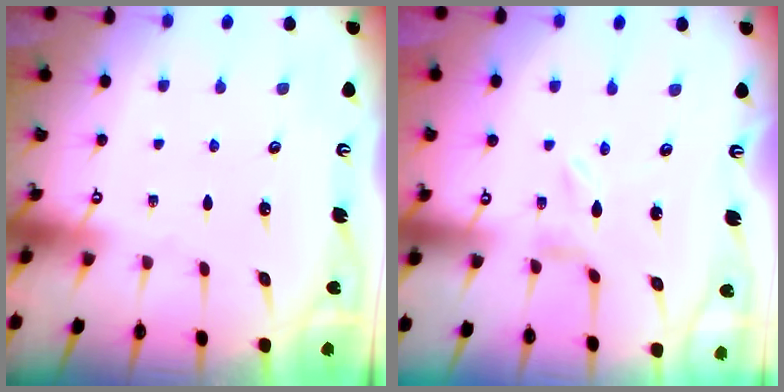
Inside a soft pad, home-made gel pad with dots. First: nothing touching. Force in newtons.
{"total": 0.0}